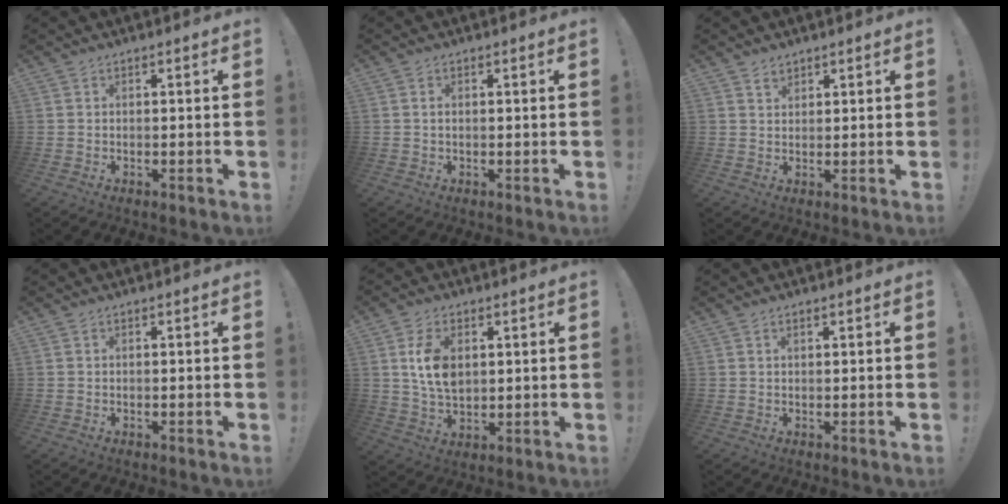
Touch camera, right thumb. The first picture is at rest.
{"total": 1.2, "force": [0.1, 0.9, 0.7], "torque": [-0.015, 0.004, 0.001]}
{"total": 2.5, "force": [2.0, 1.4, 0.5], "torque": [0.006, -0.012, 0.033]}
{"total": 0.0}
{"total": 9.6, "force": [2.3, 6.4, 6.8], "torque": [-0.120, 0.000, 0.043]}
{"total": 0.8, "force": [0.5, 0.2, 0.6], "torque": [-0.011, 0.001, 0.008]}